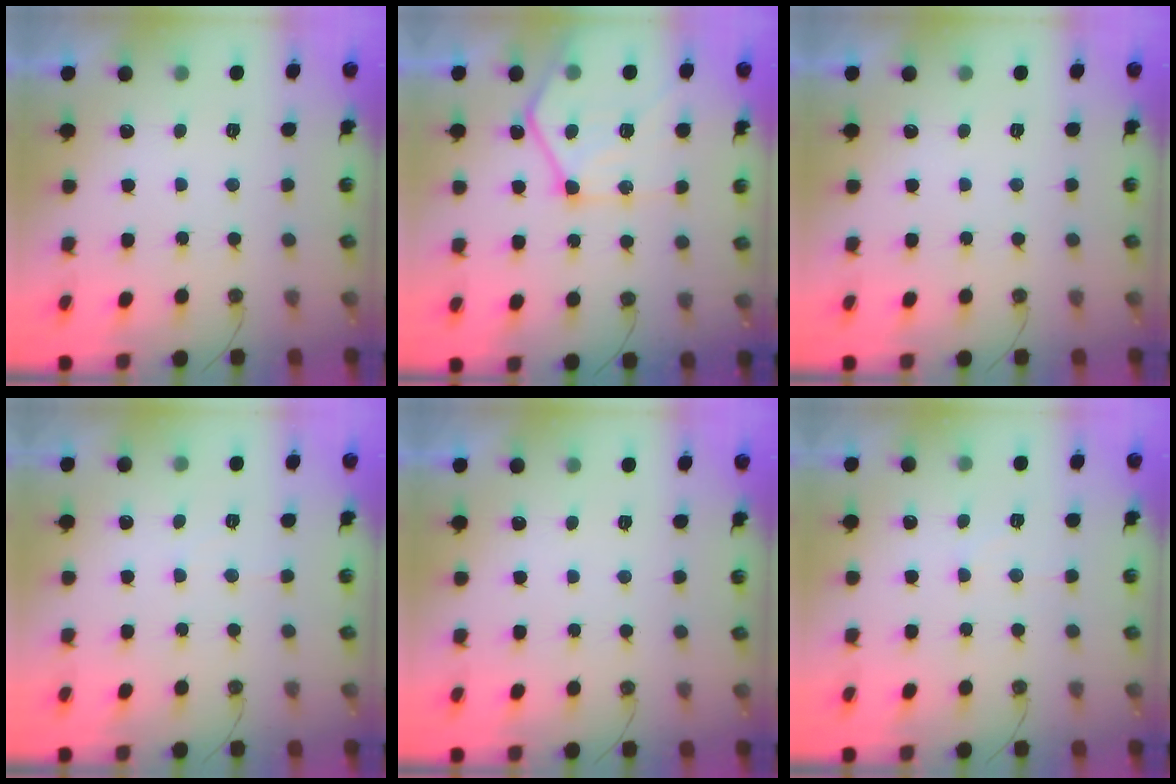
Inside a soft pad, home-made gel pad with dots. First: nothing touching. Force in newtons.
{"total": 16.7, "press": 16.6, "slide": 1.6}
{"total": 0.0}
{"total": 3.8, "press": 3.8, "slide": 0.7}
{"total": 0.0}
{"total": 5.5, "press": 5.5, "slide": 0.8}